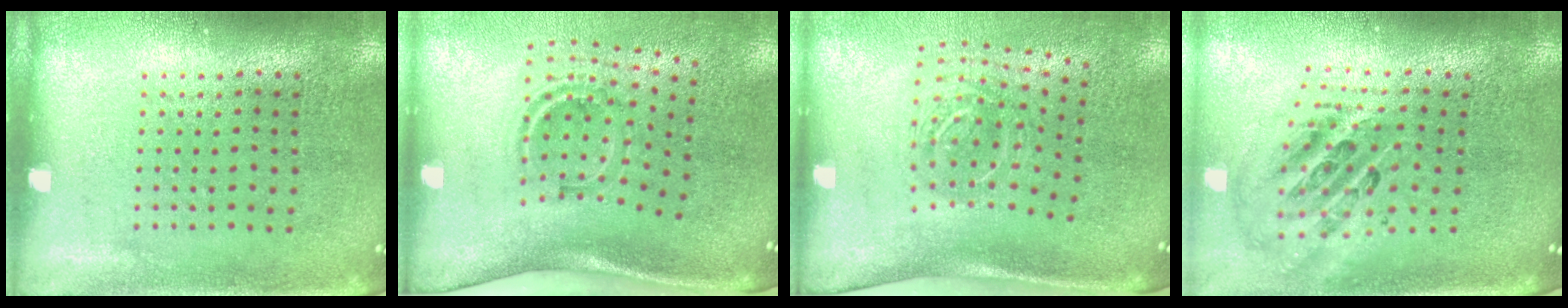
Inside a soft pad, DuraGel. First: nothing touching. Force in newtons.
{"total": 2.0, "press": 1.2, "slide": 1.7}
{"total": 2.0, "press": 1.3, "slide": 1.5}
{"total": 2.5, "press": 1.7, "slide": 1.8}